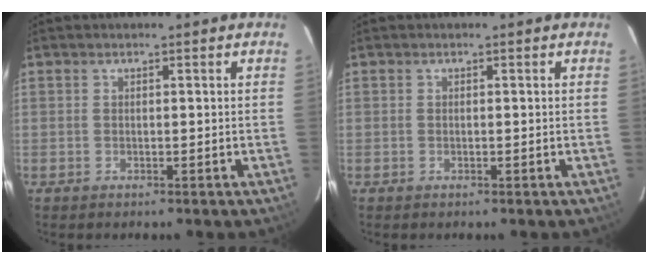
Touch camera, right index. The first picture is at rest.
{"total": 0.0}